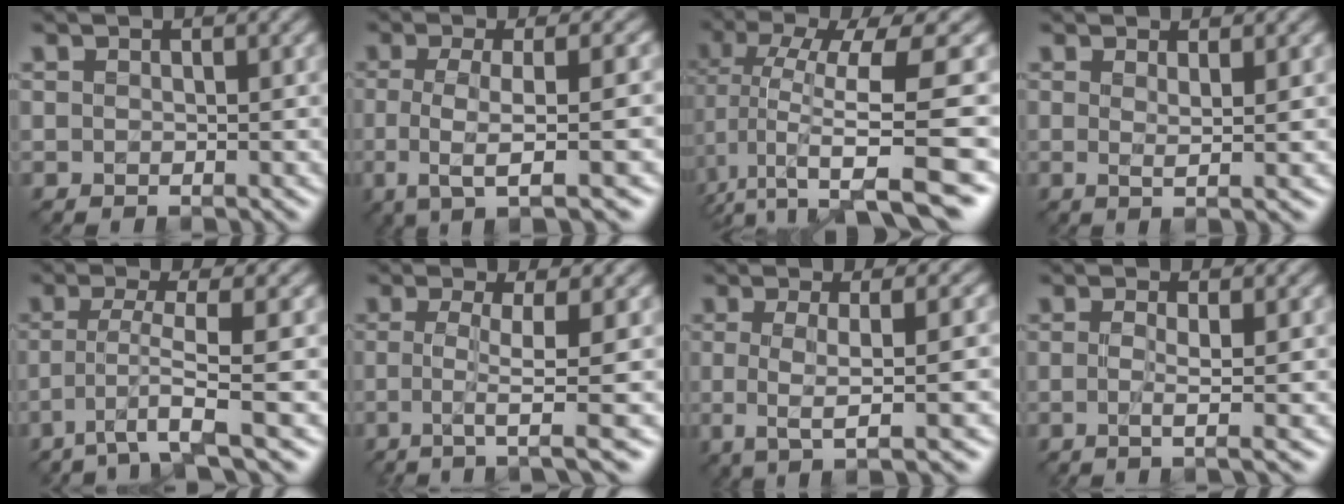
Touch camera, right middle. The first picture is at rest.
{"total": 6.8, "force": [-1.4, 1.8, 6.4], "torque": [-0.095, -0.006, -0.032]}
{"total": 10.0, "force": [-0.8, 3.2, 9.4], "torque": [-0.170, -0.004, -0.012]}
{"total": 2.1, "force": [0.4, 0.4, 2.0], "torque": [-0.033, -0.003, 0.001]}
{"total": 3.8, "force": [-1.3, 0.2, 3.5], "torque": [-0.062, -0.001, -0.034]}
{"total": 4.7, "force": [-0.6, 0.9, 4.6], "torque": [-0.076, -0.006, -0.015]}
{"total": 5.3, "force": [-0.6, 1.2, 5.2], "torque": [-0.087, -0.003, -0.015]}
{"total": 2.7, "force": [-0.4, 0.6, 2.6], "torque": [-0.038, -0.008, -0.017]}